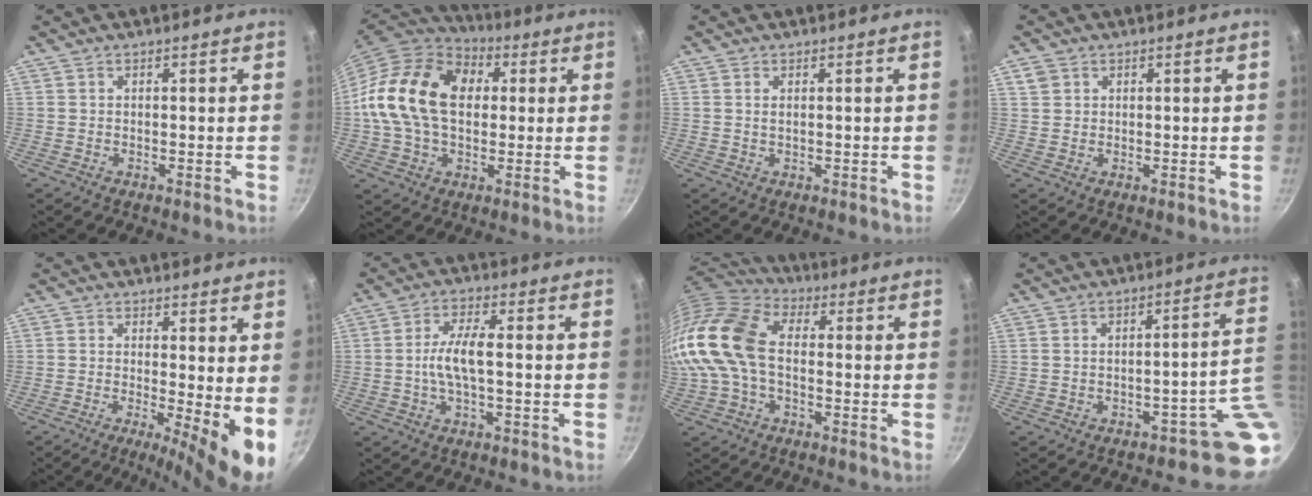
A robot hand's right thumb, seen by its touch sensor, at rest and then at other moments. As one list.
[{"total": 20.0, "force": [2.5, 14.0, 14.1], "torque": [-0.235, 0.024, 0.031]}, {"total": 1.0, "force": [0.4, 0.5, 0.9], "torque": [-0.016, 0.000, 0.006]}, {"total": 2.7, "force": [1.1, 2.2, 1.0], "torque": [-0.010, 0.004, 0.022]}, {"total": 8.6, "force": [-0.5, 2.0, 8.4], "torque": [-0.115, -0.017, -0.008]}, {"total": 6.7, "force": [-0.5, 2.2, 6.3], "torque": [-0.127, 0.020, -0.015]}, {"total": 16.8, "force": [-0.4, 10.7, 13.0], "torque": [-0.266, 0.028, -0.024]}, {"total": 7.1, "force": [-2.4, 3.0, 6.0], "torque": [-0.018, 0.032, -0.031]}]